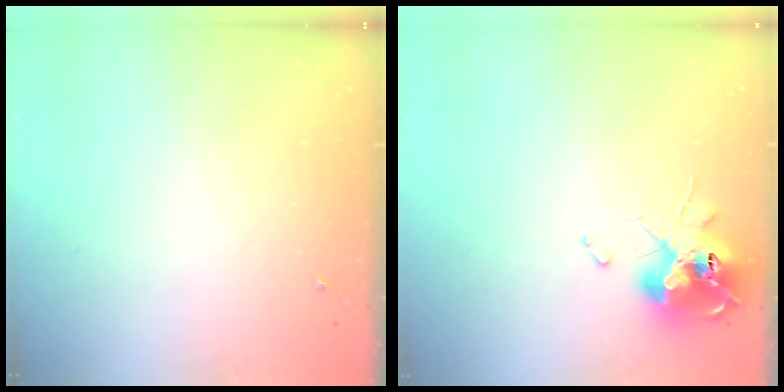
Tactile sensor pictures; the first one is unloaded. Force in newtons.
{"total": 13.8, "press": 13.8, "slide": 1.5}